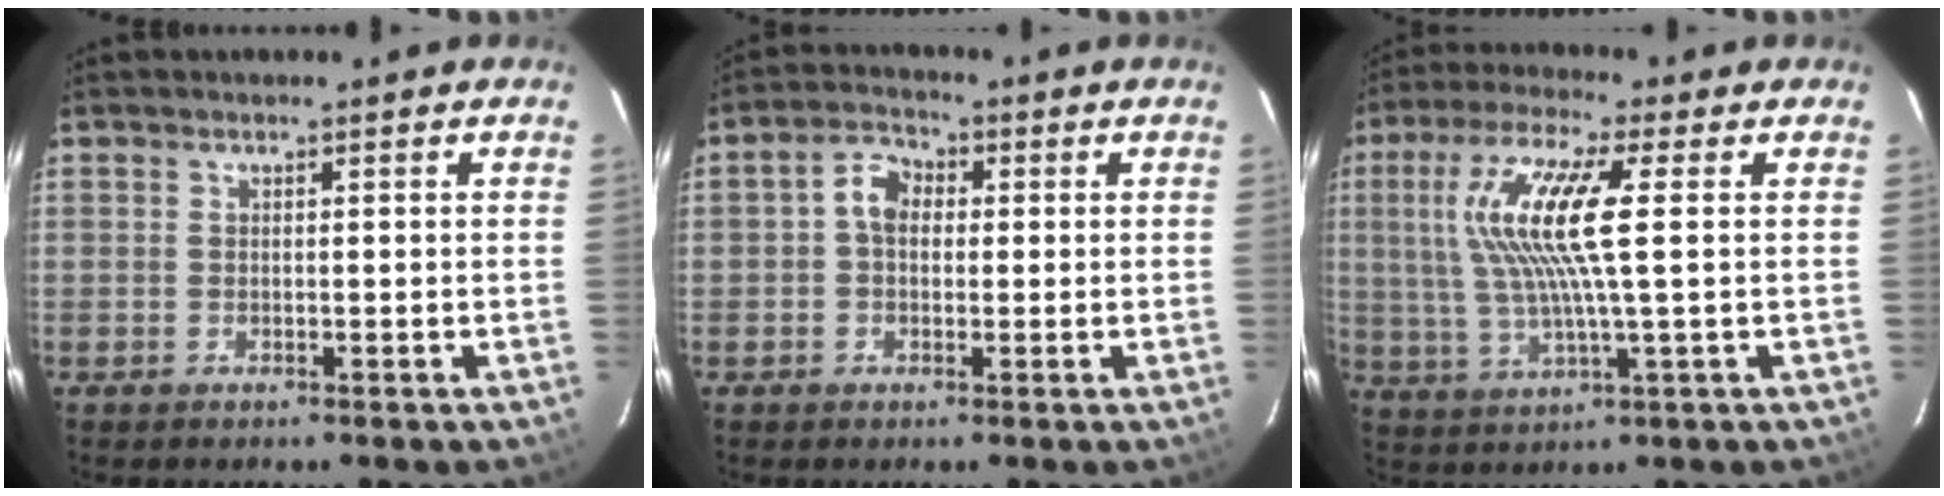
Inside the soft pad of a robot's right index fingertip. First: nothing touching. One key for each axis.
{"total": 4.3, "fx": 0.1, "fy": 3.3, "fz": 2.8, "tx": -0.053, "ty": 0.019, "tz": -0.002}
{"total": 13.5, "fx": 2.3, "fy": 1.5, "fz": 13.2, "tx": -0.260, "ty": 0.007, "tz": 0.045}